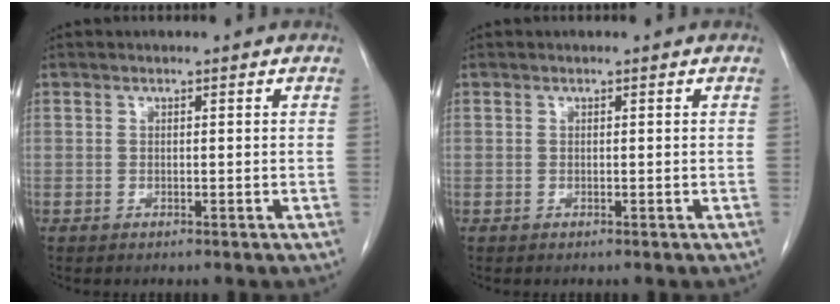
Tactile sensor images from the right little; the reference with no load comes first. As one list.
[{"total": 0.0}]